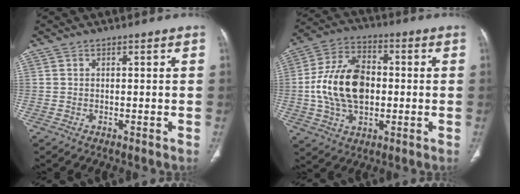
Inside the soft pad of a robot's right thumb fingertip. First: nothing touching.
{"total": 16.1, "force": [-0.6, 10.3, 12.4], "torque": [-0.220, 0.022, -0.010]}